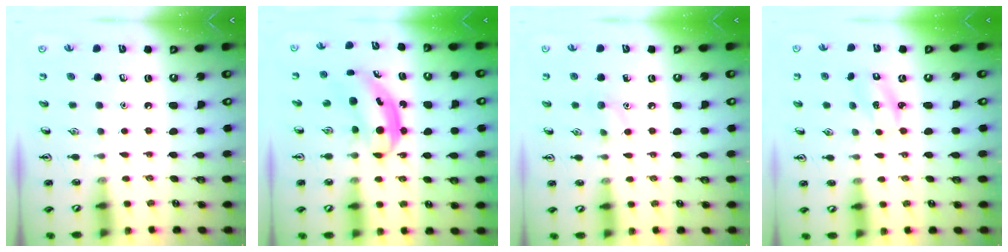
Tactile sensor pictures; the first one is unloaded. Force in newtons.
{"total": 5.9, "press": 5.8, "slide": 1.2}
{"total": 5.8, "press": 5.6, "slide": 1.7}
{"total": 2.1, "press": 2.0, "slide": 0.7}